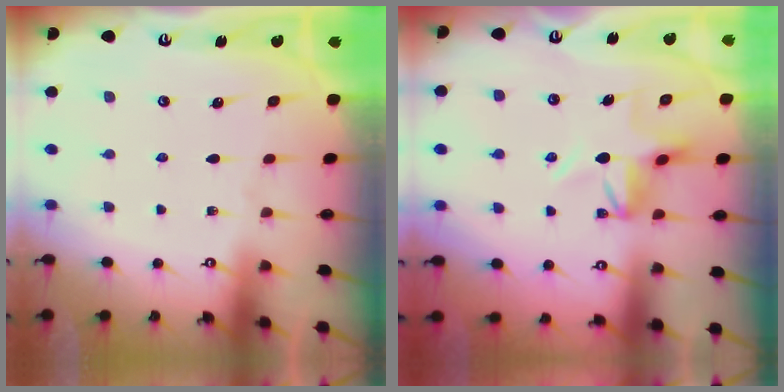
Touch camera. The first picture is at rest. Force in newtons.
{"total": 5.7, "press": 5.7, "slide": 0.6}